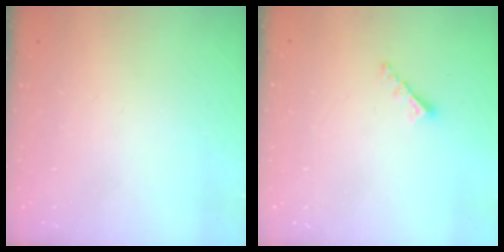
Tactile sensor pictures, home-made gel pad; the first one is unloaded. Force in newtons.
{"total": 2.9, "press": 2.9, "slide": 0.5}